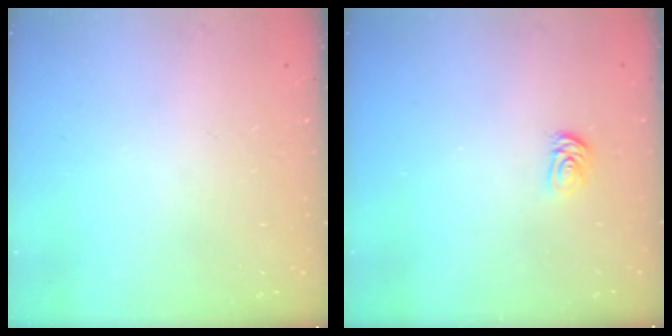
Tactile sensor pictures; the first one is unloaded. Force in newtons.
{"total": 2.6, "press": 2.6, "slide": 0.3}